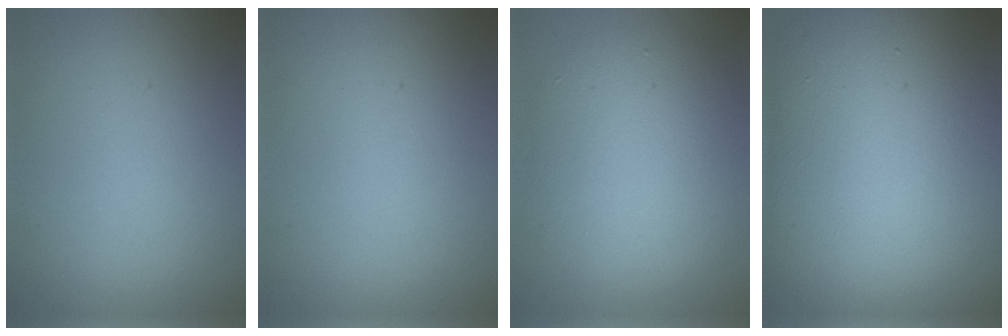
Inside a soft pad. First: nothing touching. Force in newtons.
{"total": 0.0}
{"total": 9.0, "press": 9.0, "slide": 0.2}
{"total": 20.6, "press": 20.6, "slide": 1.0}